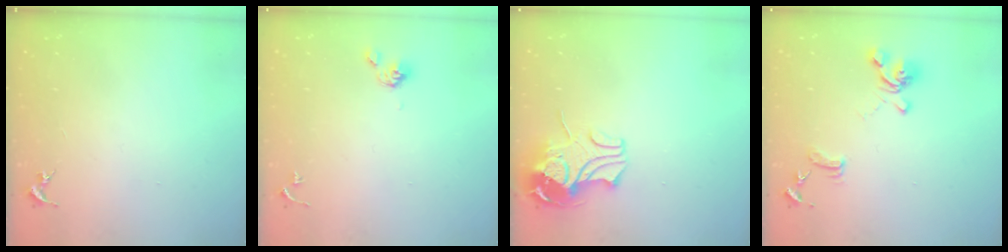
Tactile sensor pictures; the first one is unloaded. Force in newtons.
{"total": 5.1, "press": 4.9, "slide": 1.4}
{"total": 11.6, "press": 11.5, "slide": 1.6}
{"total": 13.1, "press": 13.0, "slide": 1.2}